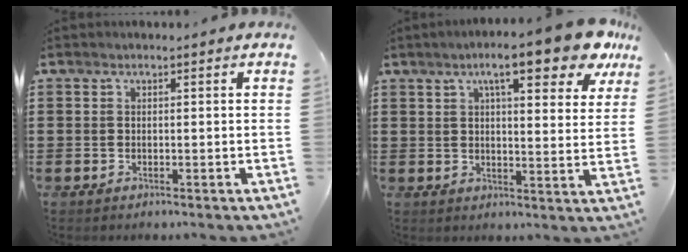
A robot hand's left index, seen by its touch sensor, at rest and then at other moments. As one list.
[{"total": 11.2, "force": [7.5, 2.0, 8.0], "torque": [-0.125, -0.018, 0.120]}]